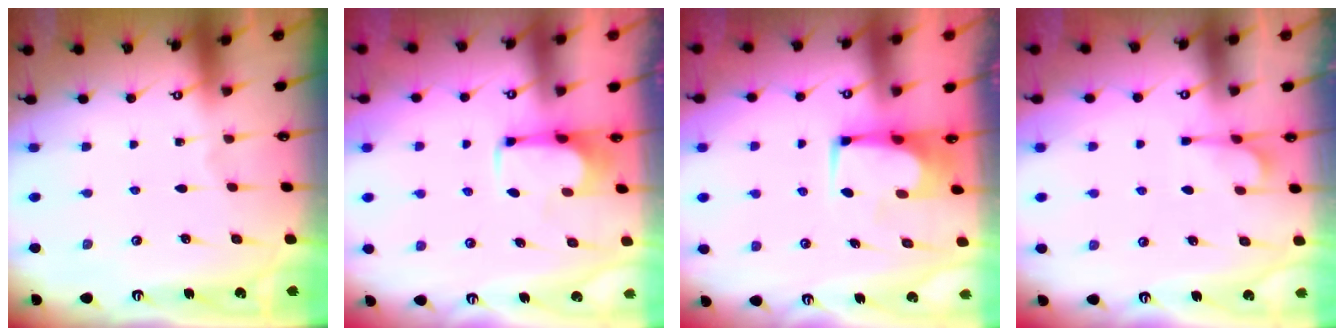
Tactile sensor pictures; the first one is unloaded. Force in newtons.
{"total": 3.7, "press": 3.7, "slide": 0.7}
{"total": 0.8, "press": 0.7, "slide": 0.1}
{"total": 2.5, "press": 2.0, "slide": 1.4}